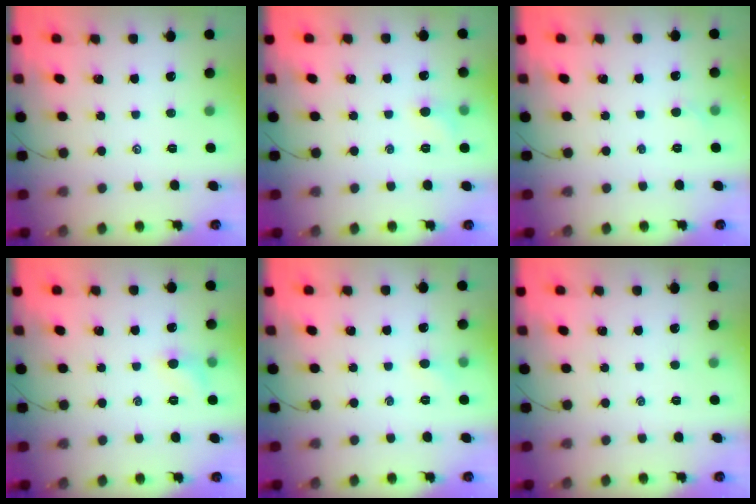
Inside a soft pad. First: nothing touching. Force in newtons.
{"total": 4.7, "press": 4.4, "slide": 1.5}
{"total": 2.7, "press": 2.5, "slide": 0.9}
{"total": 5.9, "press": 5.6, "slide": 1.7}
{"total": 3.3, "press": 3.1, "slide": 1.0}
{"total": 0.0}